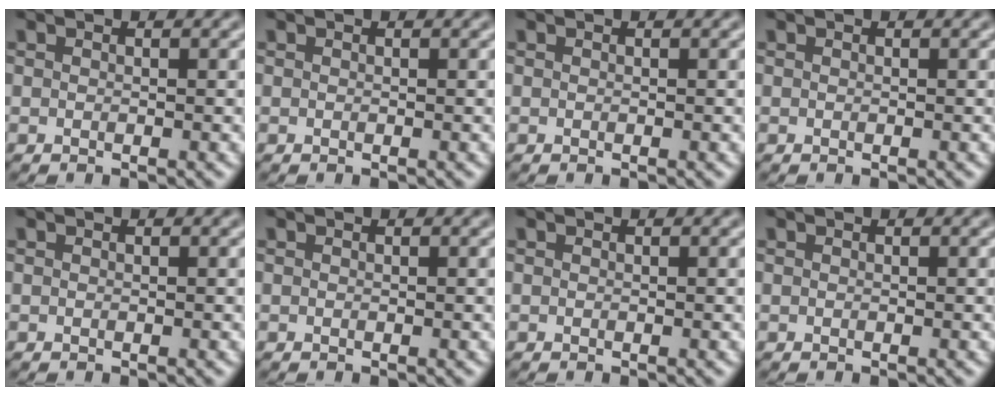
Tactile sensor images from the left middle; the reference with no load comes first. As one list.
[{"total": 0.0}, {"total": 0.0}, {"total": 0.0}, {"total": 0.0}, {"total": 0.0}, {"total": 0.0}, {"total": 0.0}]